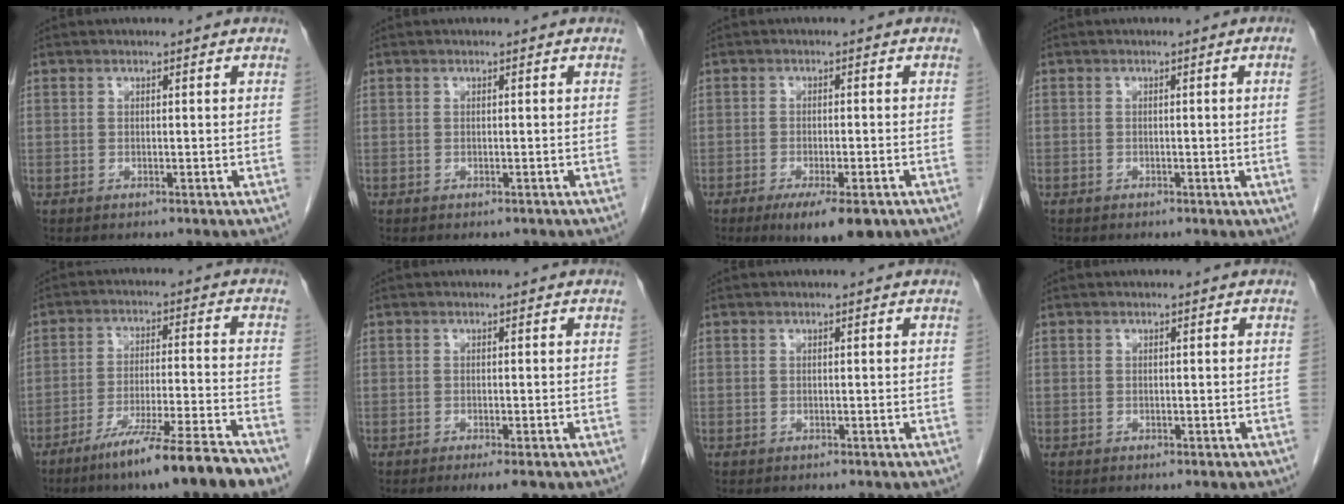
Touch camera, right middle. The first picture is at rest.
{"total": 0.8, "force": [-0.6, 0.3, 0.3], "torque": [-0.007, -0.002, -0.006]}
{"total": 7.5, "force": [-4.6, 1.7, 5.7], "torque": [-0.084, -0.014, -0.066]}
{"total": 1.5, "force": [-0.3, -0.7, 1.4], "torque": [-0.018, 0.000, -0.008]}
{"total": 12.3, "force": [-9.0, -1.0, 8.4], "torque": [-0.134, -0.029, -0.149]}
{"total": 2.8, "force": [-1.8, 0.4, 2.0], "torque": [-0.025, -0.007, -0.025]}
{"total": 0.0}
{"total": 0.0}